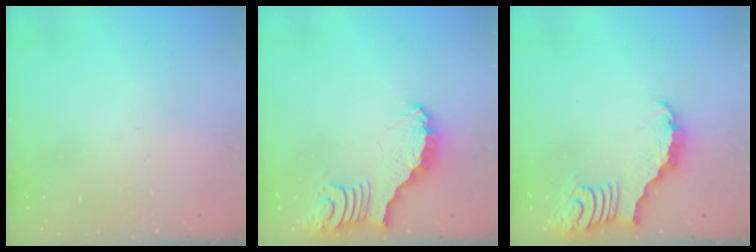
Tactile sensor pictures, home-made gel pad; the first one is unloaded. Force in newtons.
{"total": 3.3, "press": 3.2, "slide": 0.8}
{"total": 2.8, "press": 2.7, "slide": 0.5}